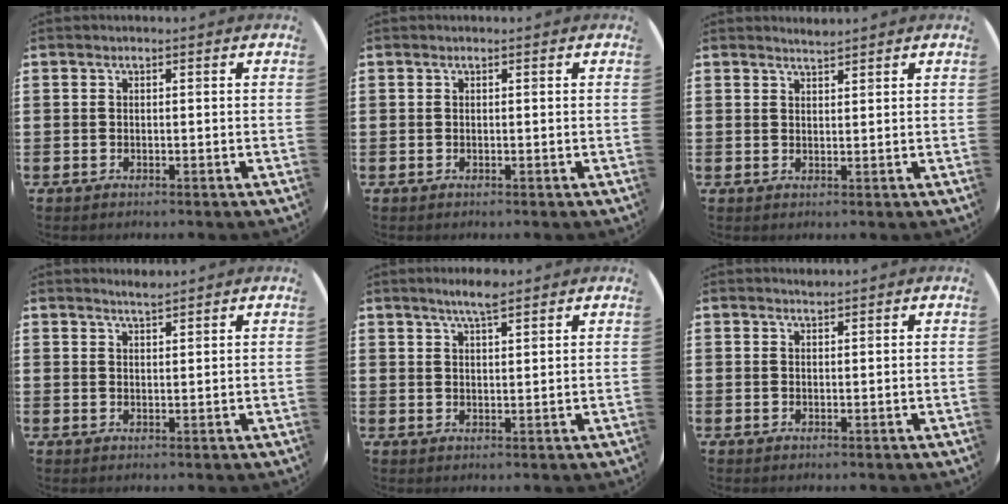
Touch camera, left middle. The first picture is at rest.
{"total": 0.0}
{"total": 1.5, "force": [1.5, -0.1, 0.0], "torque": [0.000, 0.002, 0.029]}
{"total": 2.2, "force": [2.1, 0.0, 0.6], "torque": [-0.012, 0.000, 0.038]}
{"total": 3.9, "force": [3.3, 0.5, 2.1], "torque": [-0.045, -0.002, 0.058]}
{"total": 0.8, "force": [0.8, -0.1, -0.1], "torque": [0.003, 0.001, 0.015]}